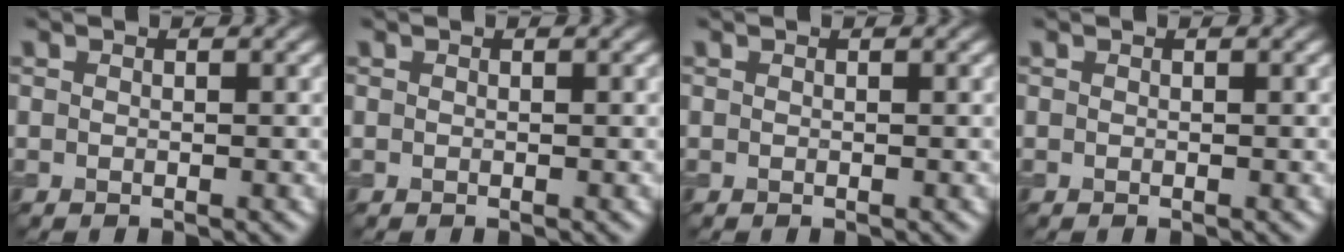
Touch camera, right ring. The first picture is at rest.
{"total": 0.0}
{"total": 0.0}
{"total": 0.0}